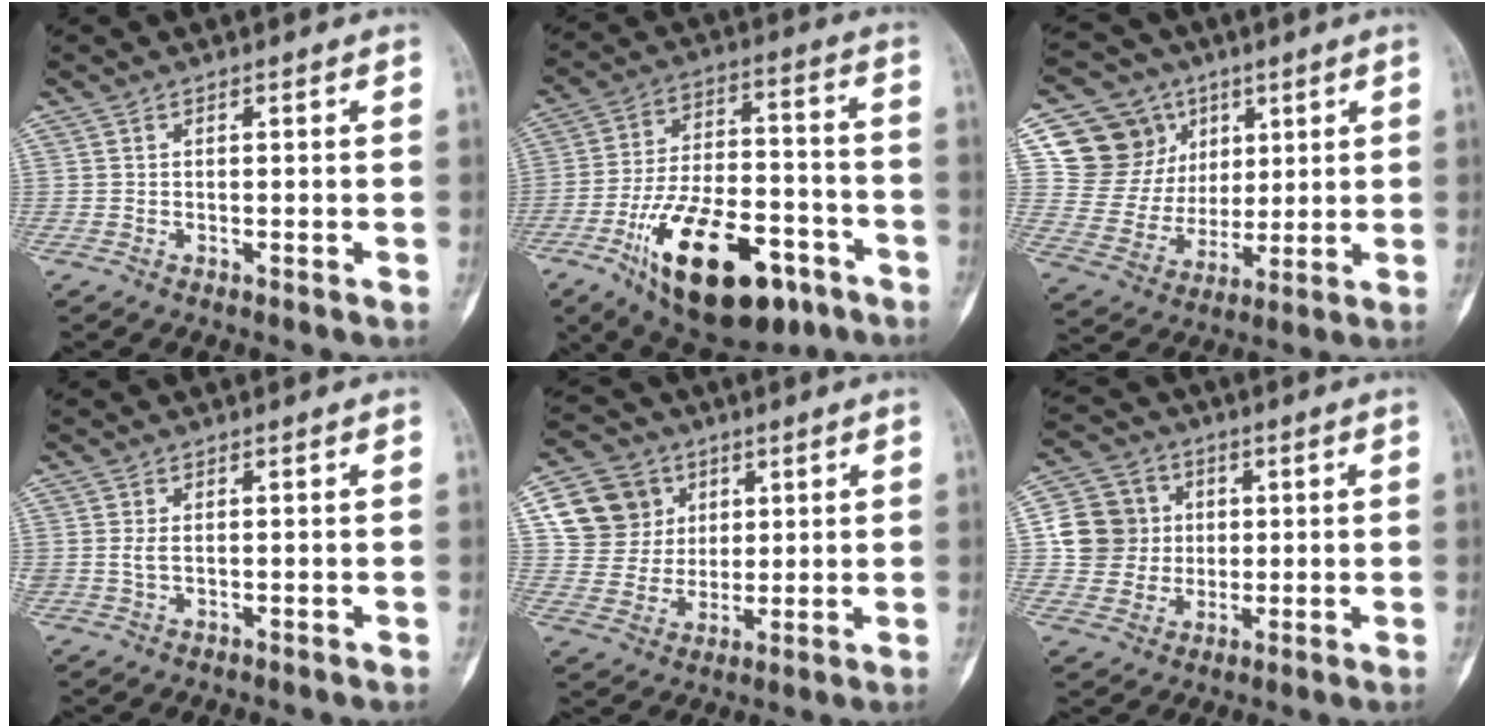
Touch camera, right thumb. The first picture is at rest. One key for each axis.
{"total": 23.1, "fx": -11.4, "fy": 10.9, "fz": 16.9, "tx": -0.290, "ty": 0.056, "tz": -0.176}
{"total": 15.3, "fx": 6.6, "fy": 13.3, "fz": 3.9, "tx": -0.029, "ty": -0.013, "tz": 0.134}
{"total": 1.6, "fx": 0.3, "fy": 0.9, "fz": 1.3, "tx": -0.029, "ty": 0.000, "tz": 0.009}
{"total": 12.7, "fx": 4.5, "fy": 11.2, "fz": 3.7, "tx": -0.035, "ty": -0.004, "tz": 0.085}
{"total": 11.2, "fx": 1.3, "fy": 10.6, "fz": 3.3, "tx": -0.034, "ty": 0.010, "tz": 0.024}